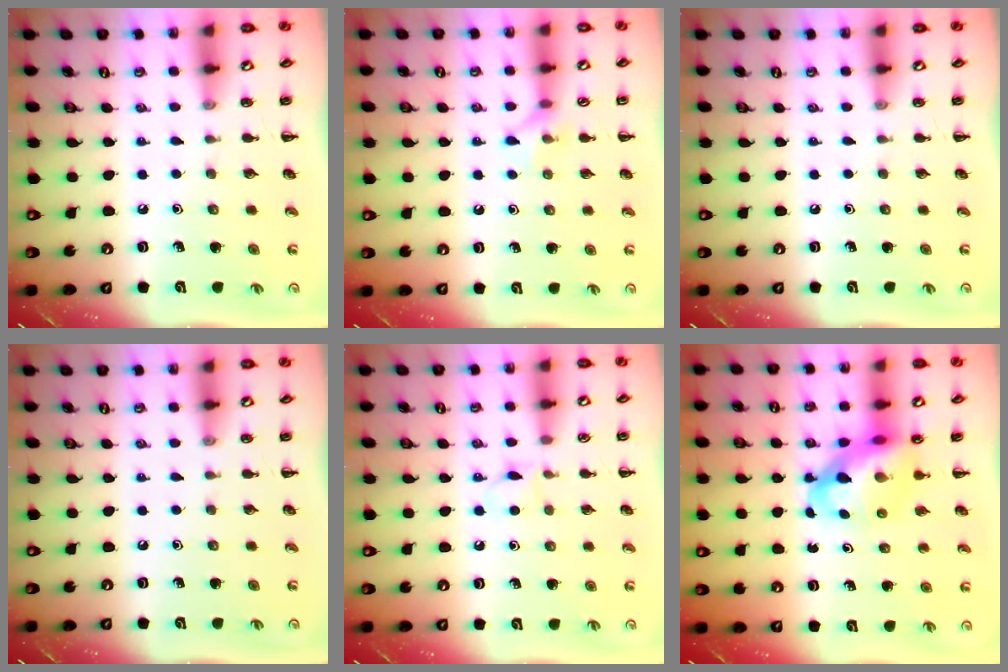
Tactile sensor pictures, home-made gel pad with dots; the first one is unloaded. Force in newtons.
{"total": 6.4, "press": 6.3, "slide": 0.9}
{"total": 0.0}
{"total": 0.0}
{"total": 3.7, "press": 3.5, "slide": 1.2}
{"total": 12.0, "press": 11.6, "slide": 3.3}